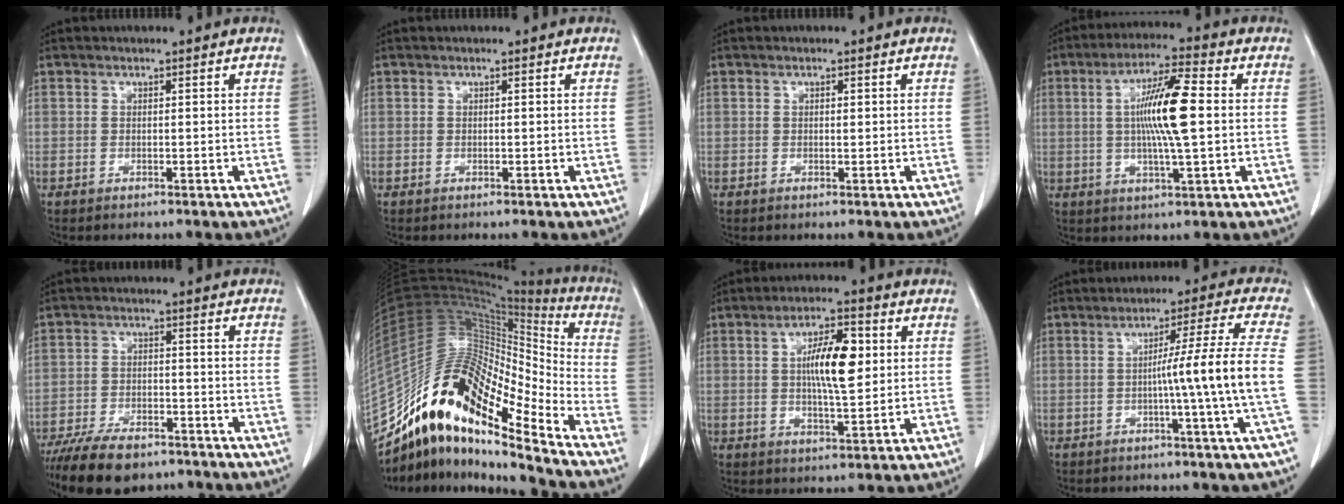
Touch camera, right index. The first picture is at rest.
{"total": 0.0}
{"total": 0.6, "force": [0.1, 0.2, 0.5], "torque": [-0.010, -0.001, 0.002]}
{"total": 11.3, "force": [0.8, 0.8, 11.3], "torque": [-0.207, 0.004, 0.011]}
{"total": 12.1, "force": [-9.5, 4.2, 6.2], "torque": [-0.102, -0.012, -0.153]}
{"total": 20.7, "force": [-15.4, 4.4, 13.1], "torque": [-0.258, 0.043, -0.279]}
{"total": 9.1, "force": [1.5, 2.3, 8.7], "torque": [-0.154, 0.008, 0.025]}
{"total": 10.2, "force": [-1.7, -2.8, 9.7], "torque": [-0.146, 0.002, -0.025]}